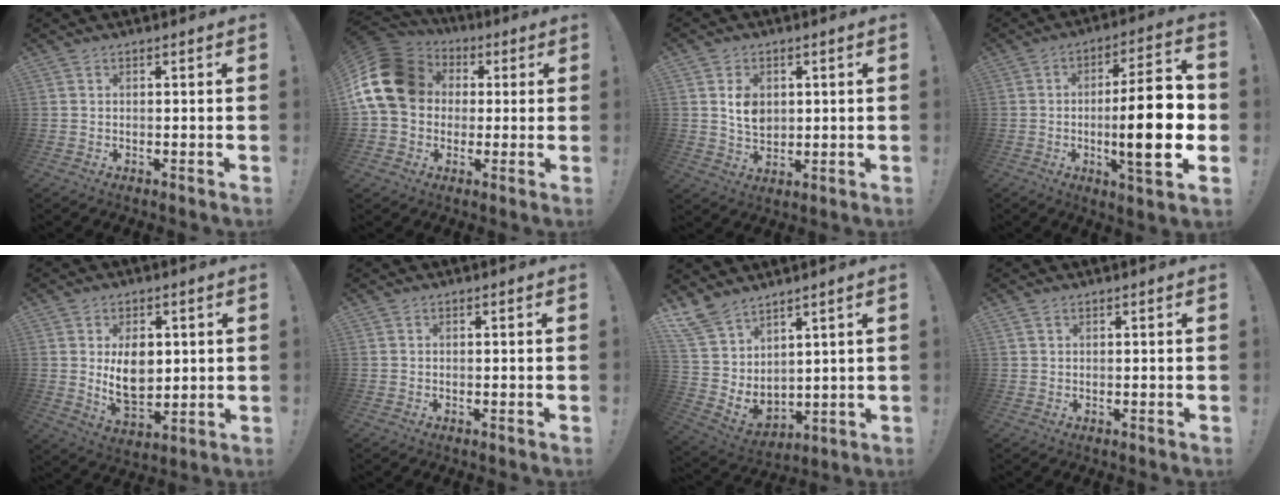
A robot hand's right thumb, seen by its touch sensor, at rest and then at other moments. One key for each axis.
{"total": 19.6, "fx": 3.5, "fy": 15.3, "fz": 11.7, "tx": -0.214, "ty": -0.002, "tz": 0.071}
{"total": 7.4, "fx": 1.7, "fy": 6.1, "fz": 3.8, "tx": -0.041, "ty": -0.004, "tz": 0.033}
{"total": 18.8, "fx": -2.2, "fy": 3.8, "fz": 18.3, "tx": -0.275, "ty": -0.001, "tz": -0.036}
{"total": 10.9, "fx": 2.1, "fy": 7.5, "fz": 7.5, "tx": -0.110, "ty": -0.018, "tz": 0.037}
{"total": 0.0}
{"total": 9.9, "fx": 7.2, "fy": 5.7, "fz": 3.5, "tx": -0.090, "ty": -0.062, "tz": 0.148}
{"total": 1.1, "fx": 0.7, "fy": 0.7, "fz": 0.6, "tx": -0.016, "ty": 0.003, "tz": 0.014}